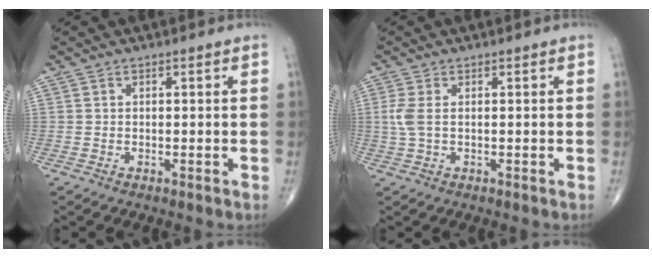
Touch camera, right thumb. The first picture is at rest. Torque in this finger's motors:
{"motor_torque": [-0.13, 0.36, 0.47, 0.13, 0.03]}